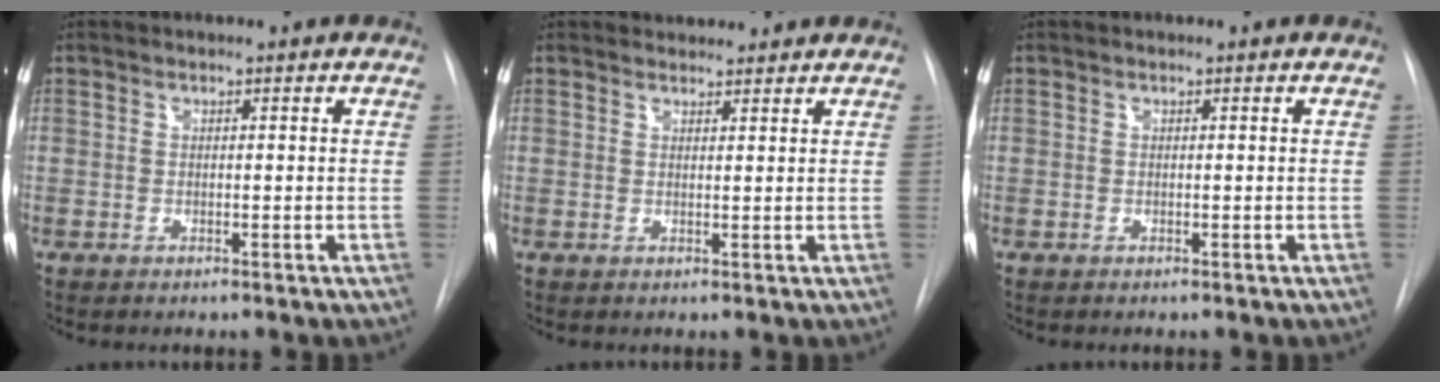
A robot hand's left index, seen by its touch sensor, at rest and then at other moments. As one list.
[{"total": 3.4, "force": [3.3, 0.9, 0.1], "torque": [-0.003, 0.019, 0.046]}, {"total": 0.0}]